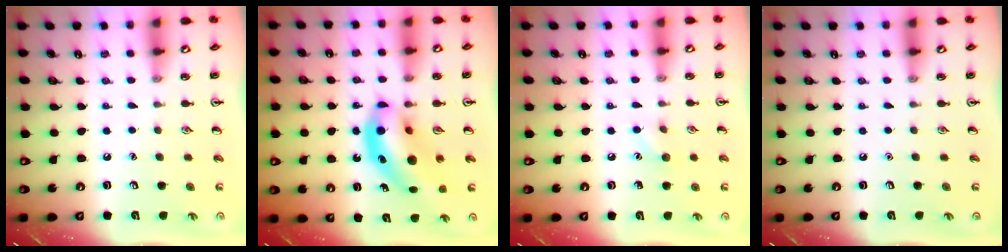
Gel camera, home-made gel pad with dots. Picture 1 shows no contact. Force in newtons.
{"total": 12.5, "press": 11.9, "slide": 3.6}
{"total": 5.7, "press": 5.4, "slide": 1.8}
{"total": 0.0}